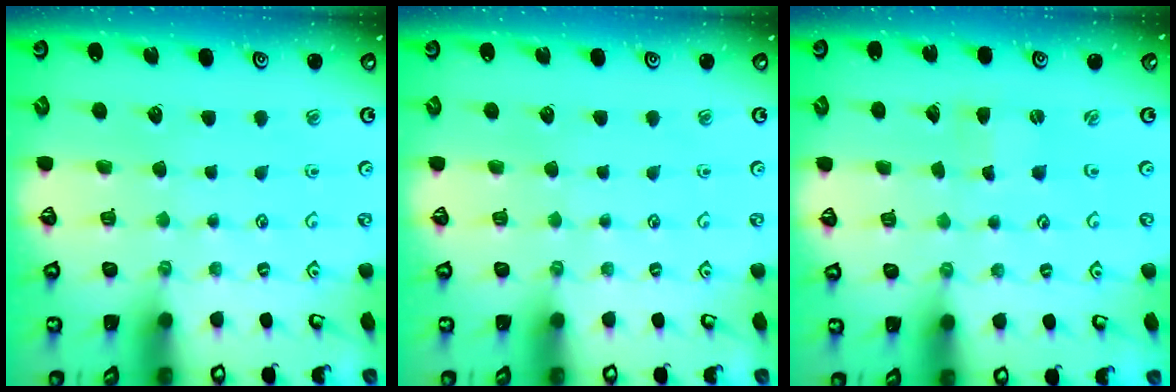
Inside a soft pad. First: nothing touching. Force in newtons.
{"total": 0.0}
{"total": 0.0}